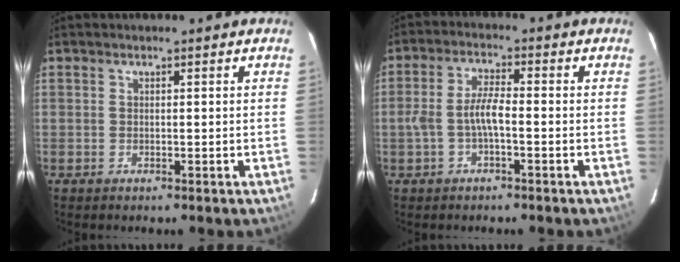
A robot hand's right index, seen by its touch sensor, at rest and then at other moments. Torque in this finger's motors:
{"motor_torque": [0.22, -0.09, 0.14, 0.10]}